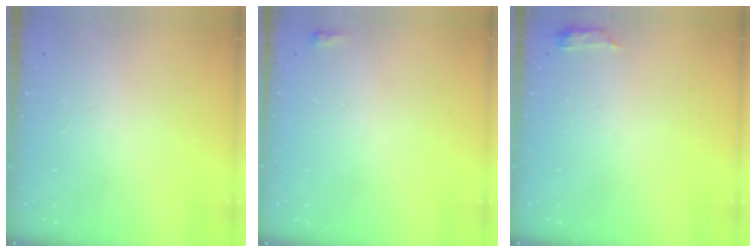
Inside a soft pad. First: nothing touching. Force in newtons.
{"total": 2.0, "press": 2.0, "slide": 0.5}
{"total": 5.1, "press": 5.0, "slide": 0.9}